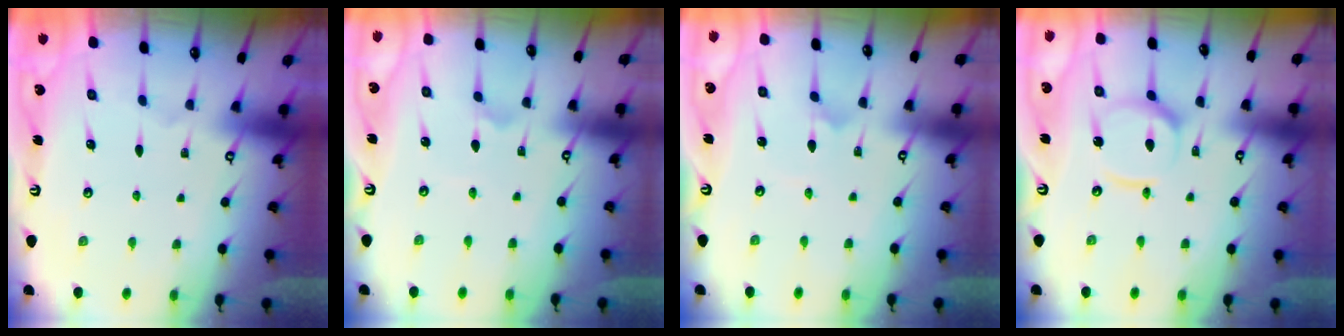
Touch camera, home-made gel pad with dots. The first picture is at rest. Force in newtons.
{"total": 1.5, "press": 1.4, "slide": 0.4}
{"total": 1.5, "press": 1.5, "slide": 0.0}
{"total": 11.2, "press": 11.1, "slide": 1.3}